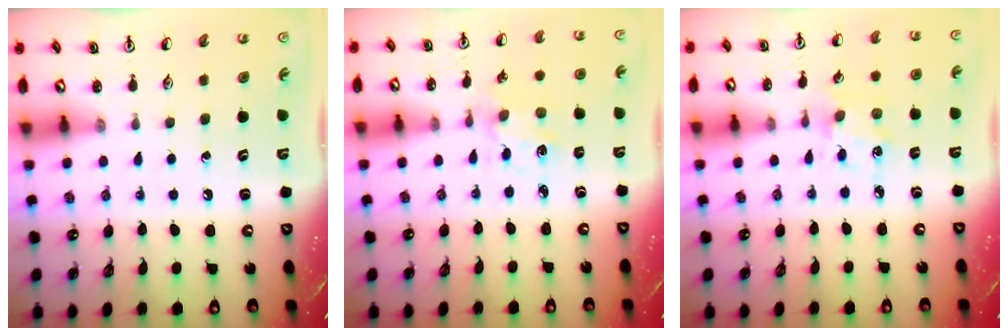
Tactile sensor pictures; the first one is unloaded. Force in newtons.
{"total": 1.4, "press": 1.4, "slide": 0.3}
{"total": 2.8, "press": 2.8, "slide": 0.5}